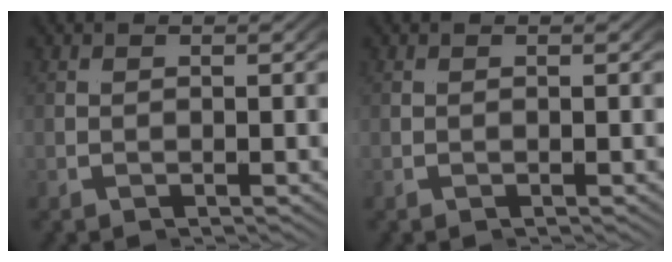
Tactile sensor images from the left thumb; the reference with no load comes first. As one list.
[{"total": 0.0}]